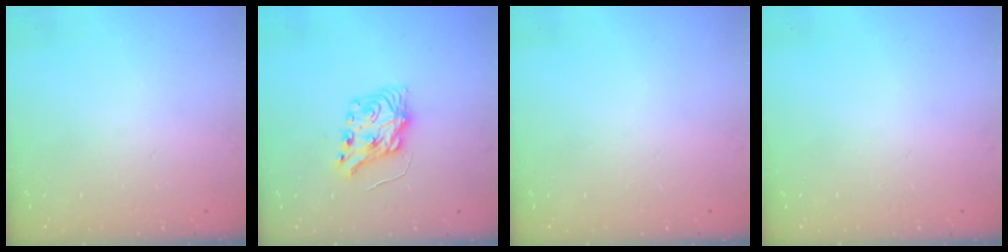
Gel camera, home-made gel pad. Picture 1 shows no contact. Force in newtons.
{"total": 7.1, "press": 7.0, "slide": 0.7}
{"total": 0.0}
{"total": 0.0}